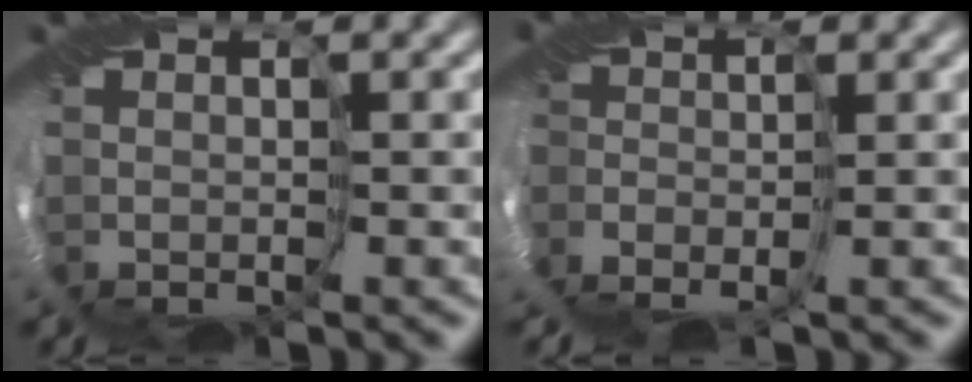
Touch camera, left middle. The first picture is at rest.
{"total": 2.7, "force": [-2.2, 1.4, 0.8], "torque": [-0.007, -0.005, -0.037]}